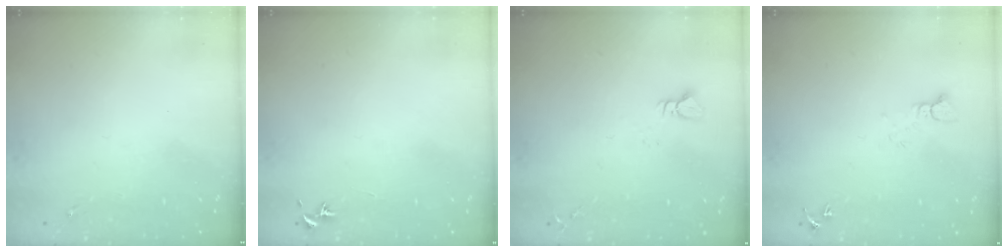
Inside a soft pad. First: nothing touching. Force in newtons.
{"total": 0.7, "press": 0.7, "slide": 0.3}
{"total": 3.0, "press": 3.0, "slide": 0.3}
{"total": 4.5, "press": 4.5, "slide": 0.3}